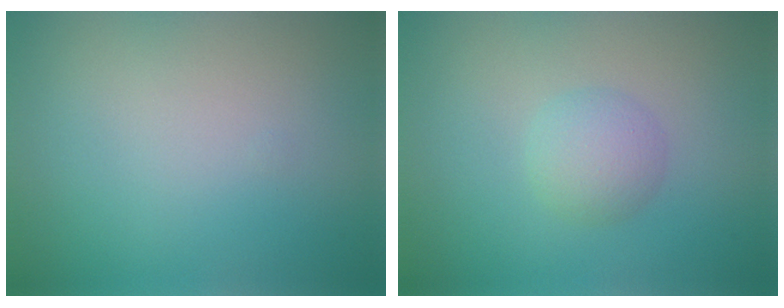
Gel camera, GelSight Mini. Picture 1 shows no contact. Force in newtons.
{"total": 2.5, "press": 2.5, "slide": 0.1}